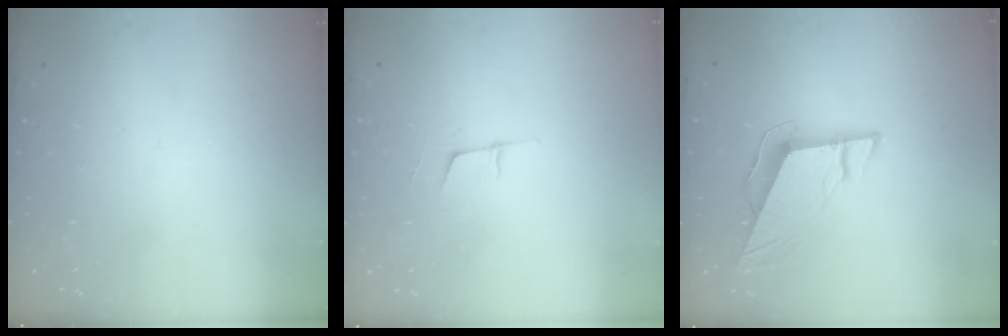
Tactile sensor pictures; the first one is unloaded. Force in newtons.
{"total": 5.1, "press": 4.3, "slide": 2.6}
{"total": 9.6, "press": 9.5, "slide": 1.0}